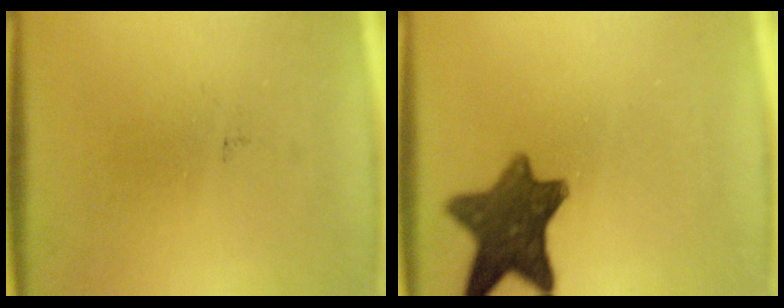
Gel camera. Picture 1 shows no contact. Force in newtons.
{"total": 10.1}